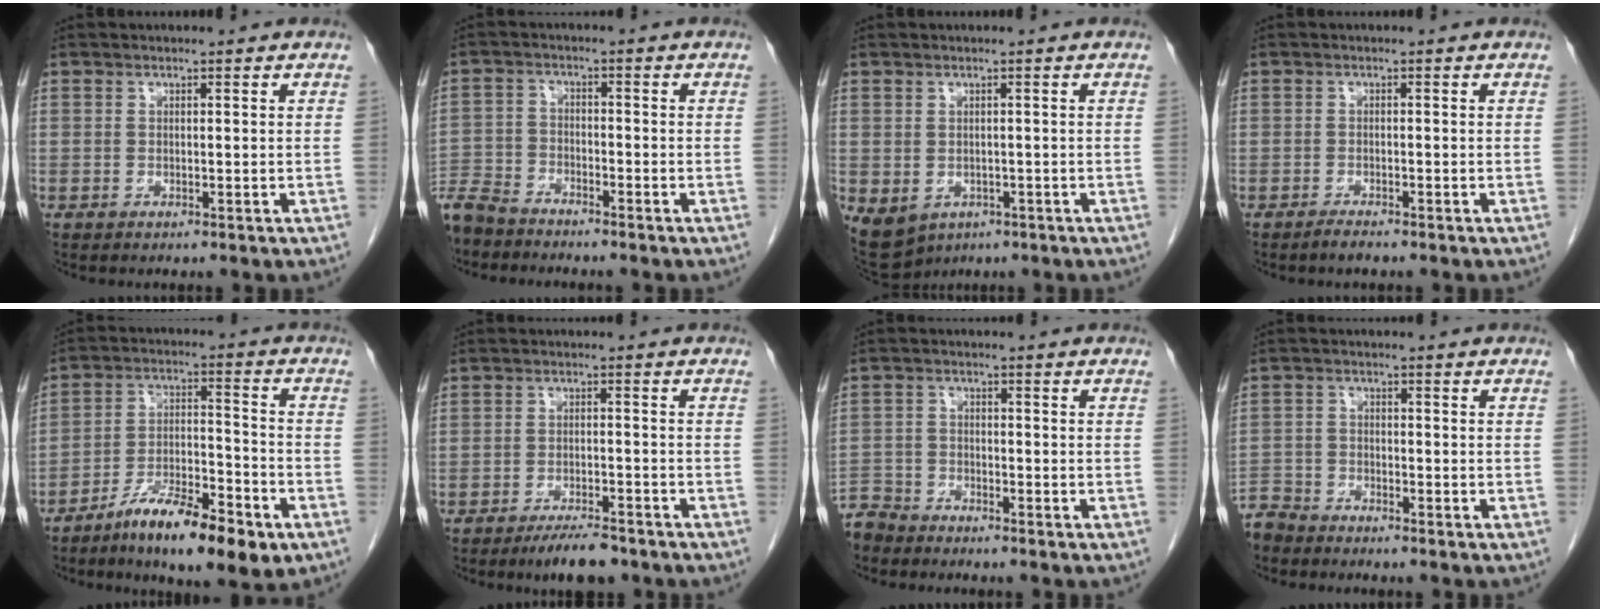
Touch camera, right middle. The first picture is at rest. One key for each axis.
{"total": 7.8, "fx": -7.1, "fy": 2.4, "fz": 2.0, "tx": -0.037, "ty": -0.013, "tz": -0.134}
{"total": 8.4, "fx": -3.8, "fy": 6.5, "fz": 3.7, "tx": -0.081, "ty": -0.001, "tz": -0.044}
{"total": 1.5, "fx": -1.3, "fy": 0.1, "fz": 0.7, "tx": -0.019, "ty": -0.004, "tz": -0.022}
{"total": 13.3, "fx": -8.1, "fy": 2.8, "fz": 10.1, "tx": -0.172, "ty": -0.005, "tz": -0.135}
{"total": 5.5, "fx": -4.5, "fy": 1.2, "fz": 3.0, "tx": -0.049, "ty": -0.005, "tz": -0.072}
{"total": 4.9, "fx": -4.7, "fy": 1.4, "fz": -0.2, "tx": 0.011, "ty": -0.010, "tz": -0.094}
{"total": 4.6, "fx": -4.4, "fy": 1.2, "fz": -0.1, "tx": 0.009, "ty": -0.009, "tz": -0.088}